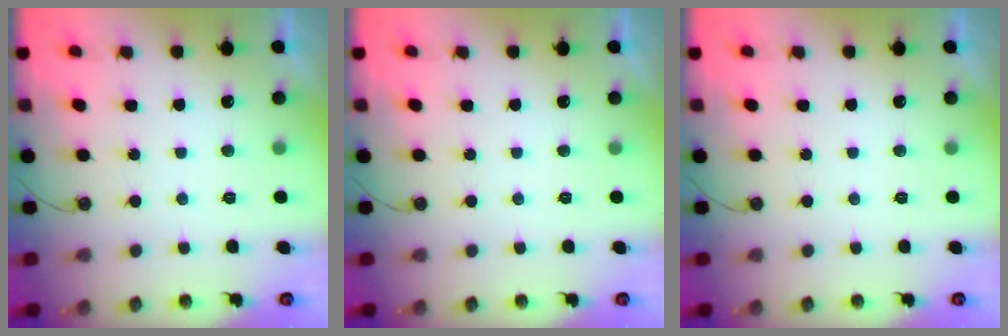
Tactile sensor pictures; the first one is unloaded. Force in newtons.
{"total": 0.0}
{"total": 0.0}